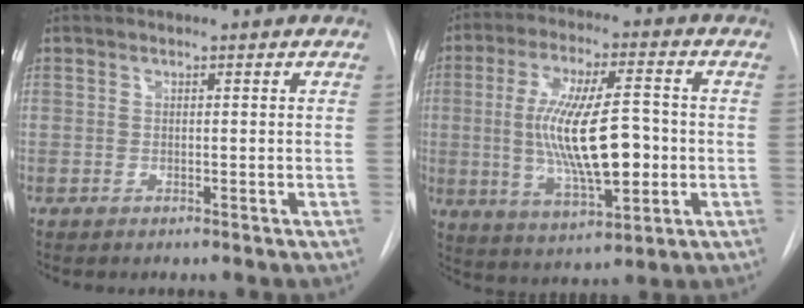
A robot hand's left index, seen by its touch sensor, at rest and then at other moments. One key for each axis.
{"total": 14.6, "fx": -1.0, "fy": 3.9, "fz": 14.0, "tx": -0.265, "ty": -0.001, "tz": -0.010}